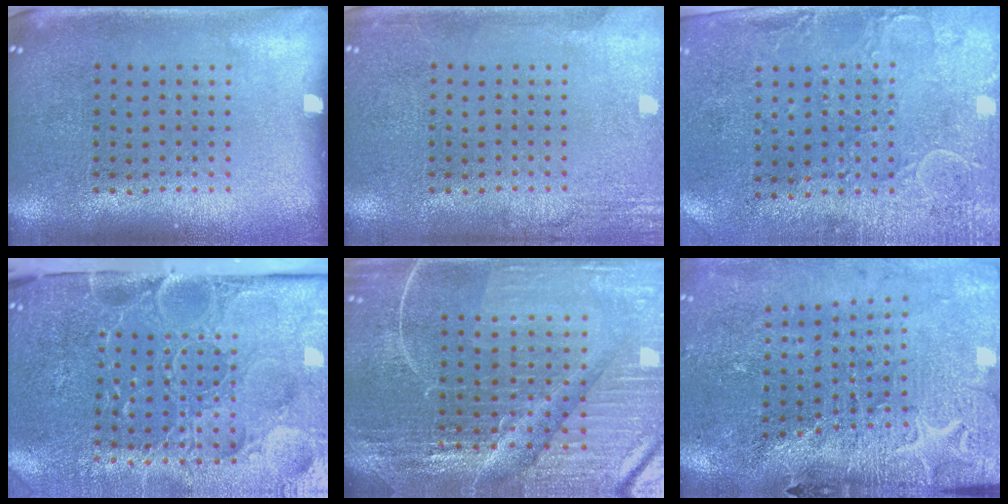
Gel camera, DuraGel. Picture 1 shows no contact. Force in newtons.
{"total": 2.4, "press": 2.4, "slide": 0.3}
{"total": 3.0, "press": 2.3, "slide": 1.9}
{"total": 5.2, "press": 4.2, "slide": 3.0}
{"total": 5.3, "press": 4.9, "slide": 1.9}
{"total": 3.5, "press": 3.4, "slide": 0.8}